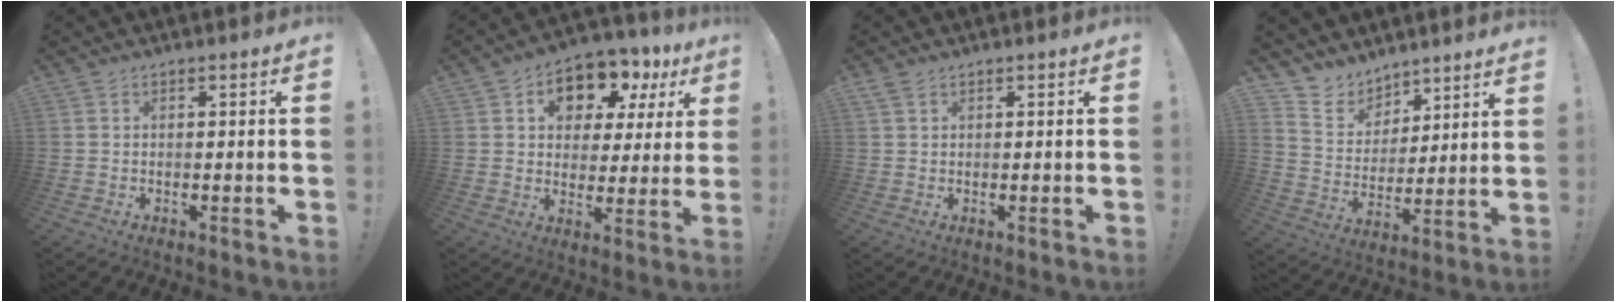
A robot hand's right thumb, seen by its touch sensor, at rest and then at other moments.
{"total": 10.5, "force": [6.2, 6.9, 4.9], "torque": [-0.072, -0.044, 0.110]}
{"total": 1.4, "force": [1.0, 0.6, 0.9], "torque": [-0.019, 0.002, 0.019]}
{"total": 8.2, "force": [6.8, 4.6, -0.1], "torque": [-0.014, -0.071, 0.136]}